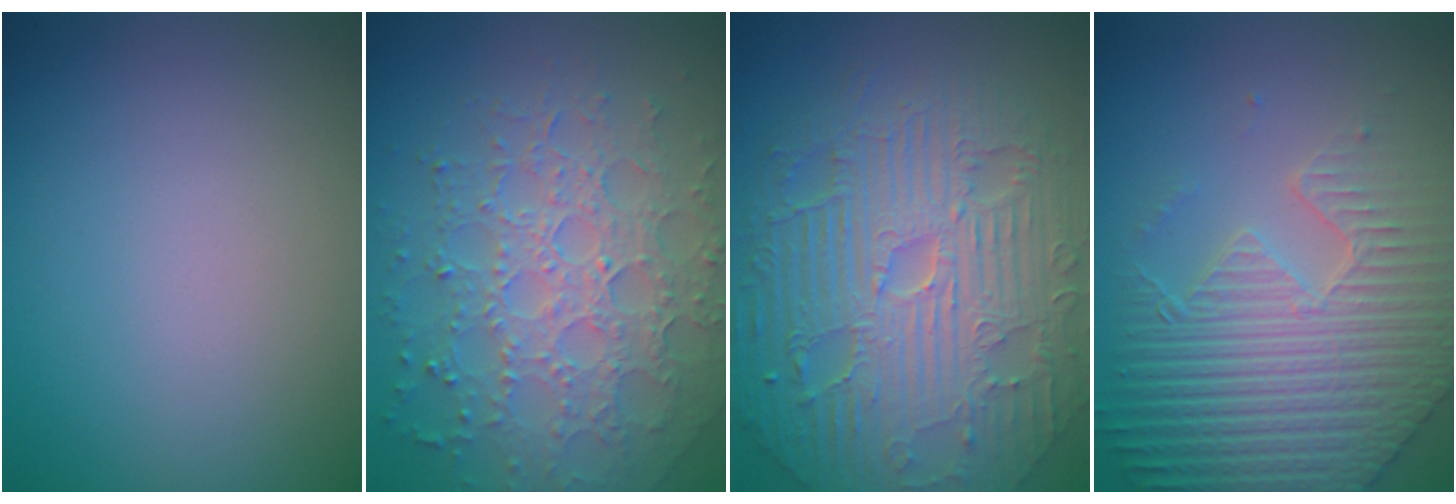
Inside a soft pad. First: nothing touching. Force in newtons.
{"total": 7.6, "press": 5.4, "slide": 5.3}
{"total": 11.5, "press": 7.5, "slide": 8.7}
{"total": 8.8, "press": 6.5, "slide": 6.0}